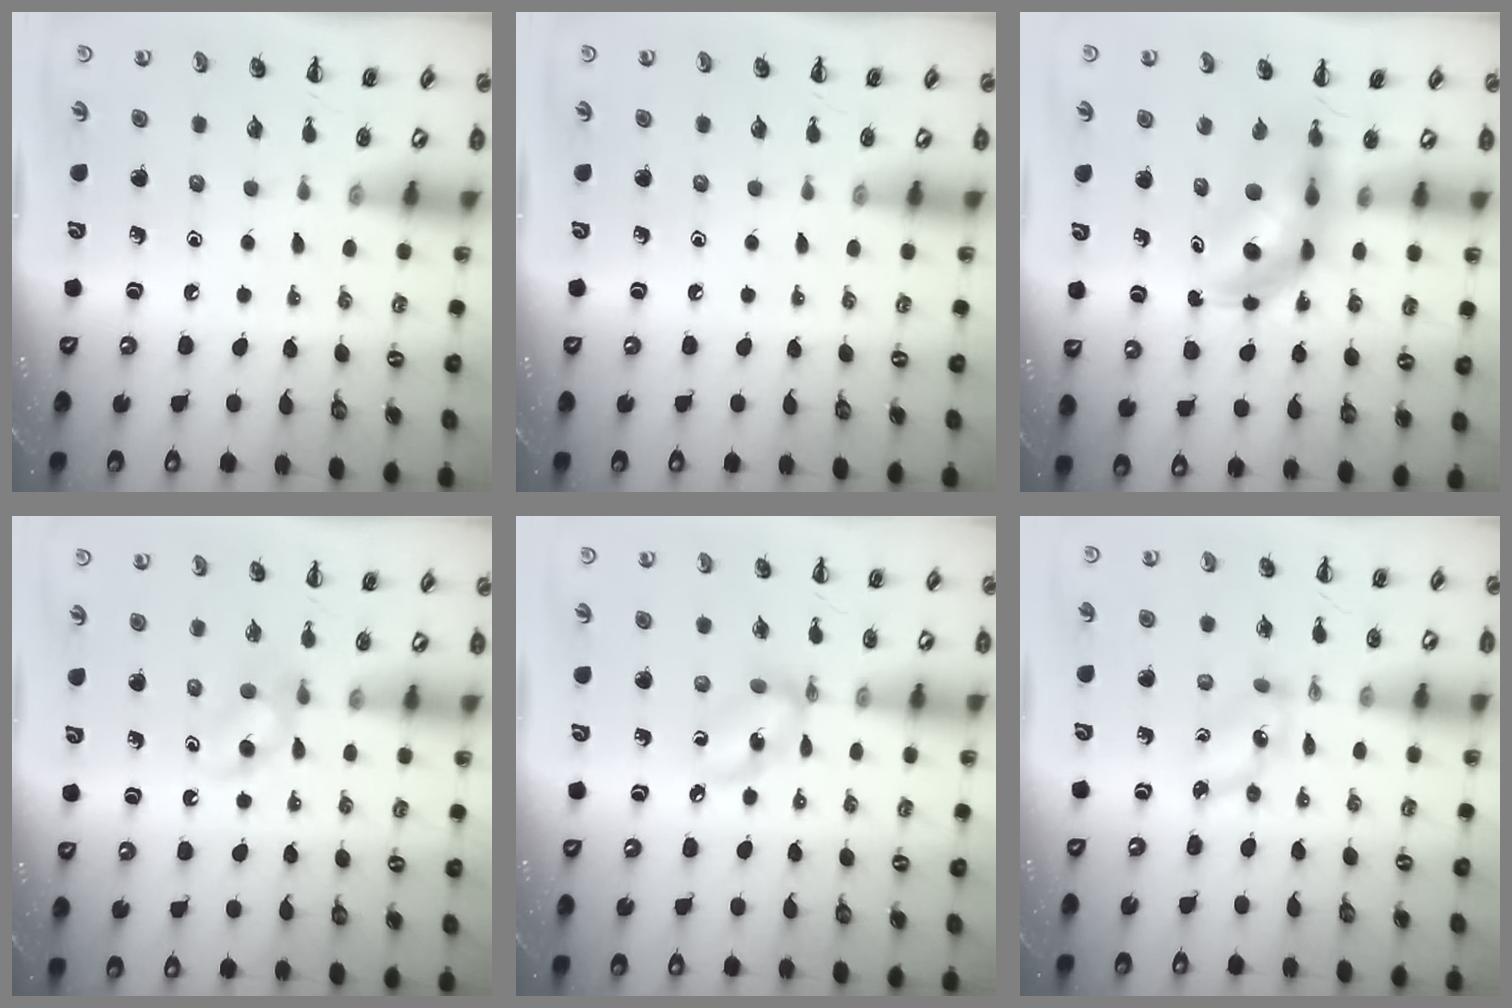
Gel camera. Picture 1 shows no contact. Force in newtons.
{"total": 0.0}
{"total": 6.4, "press": 6.2, "slide": 1.5}
{"total": 3.7, "press": 3.5, "slide": 1.2}
{"total": 7.1, "press": 6.9, "slide": 1.6}
{"total": 2.8, "press": 2.7, "slide": 0.7}